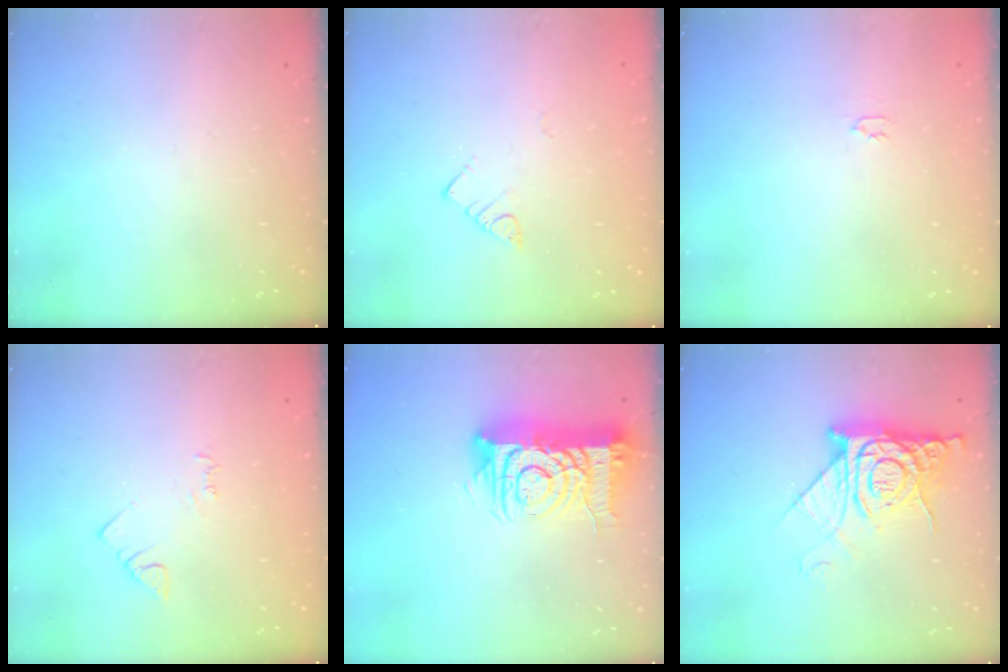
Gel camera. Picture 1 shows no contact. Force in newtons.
{"total": 3.0, "press": 3.0, "slide": 0.2}
{"total": 2.0, "press": 2.0, "slide": 0.3}
{"total": 4.2, "press": 4.1, "slide": 0.6}
{"total": 15.4, "press": 15.4, "slide": 1.3}
{"total": 13.7, "press": 13.6, "slide": 1.5}